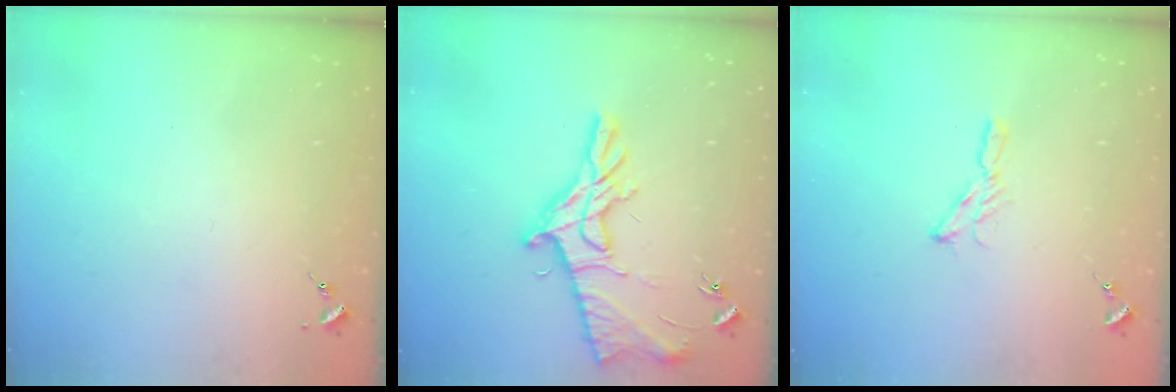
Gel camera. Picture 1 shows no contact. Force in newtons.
{"total": 15.3, "press": 15.3, "slide": 0.6}
{"total": 5.7, "press": 5.7, "slide": 0.1}